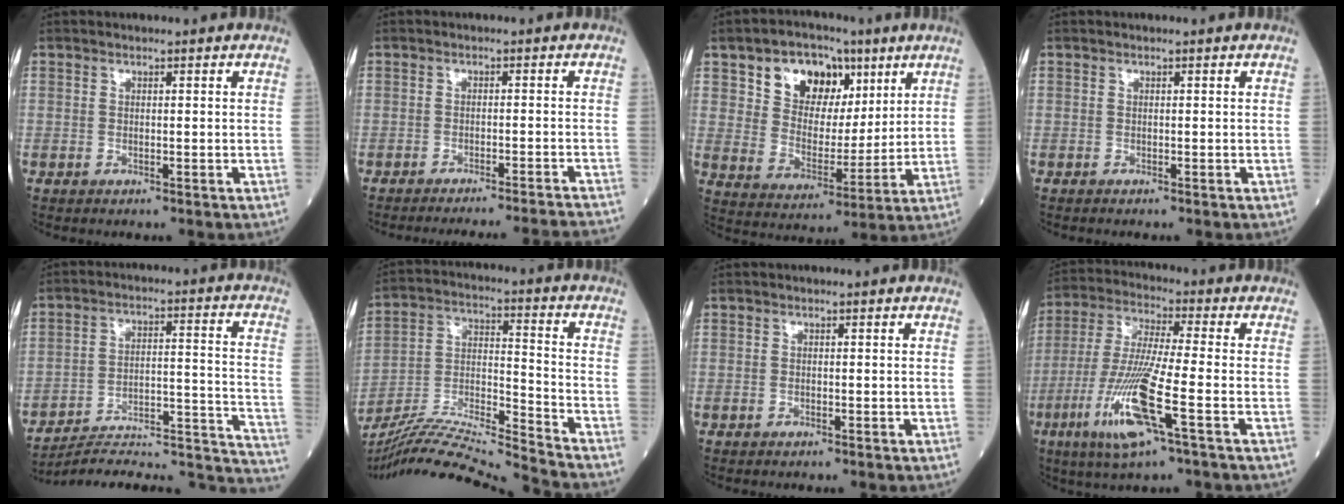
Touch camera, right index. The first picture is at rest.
{"total": 15.3, "force": [-14.7, -1.7, 3.9], "torque": [-0.042, -0.024, -0.180]}
{"total": 11.7, "force": [6.1, 7.8, 6.3], "torque": [-0.108, 0.026, 0.111]}
{"total": 0.0}
{"total": 26.0, "force": [-24.7, 2.1, 7.8], "torque": [-0.043, 0.022, -0.336]}
{"total": 19.7, "force": [-18.5, -2.0, 6.6], "torque": [-0.131, -0.012, -0.319]}
{"total": 0.0}
{"total": 13.3, "force": [-5.1, 0.1, 12.3], "torque": [-0.263, -0.023, -0.102]}